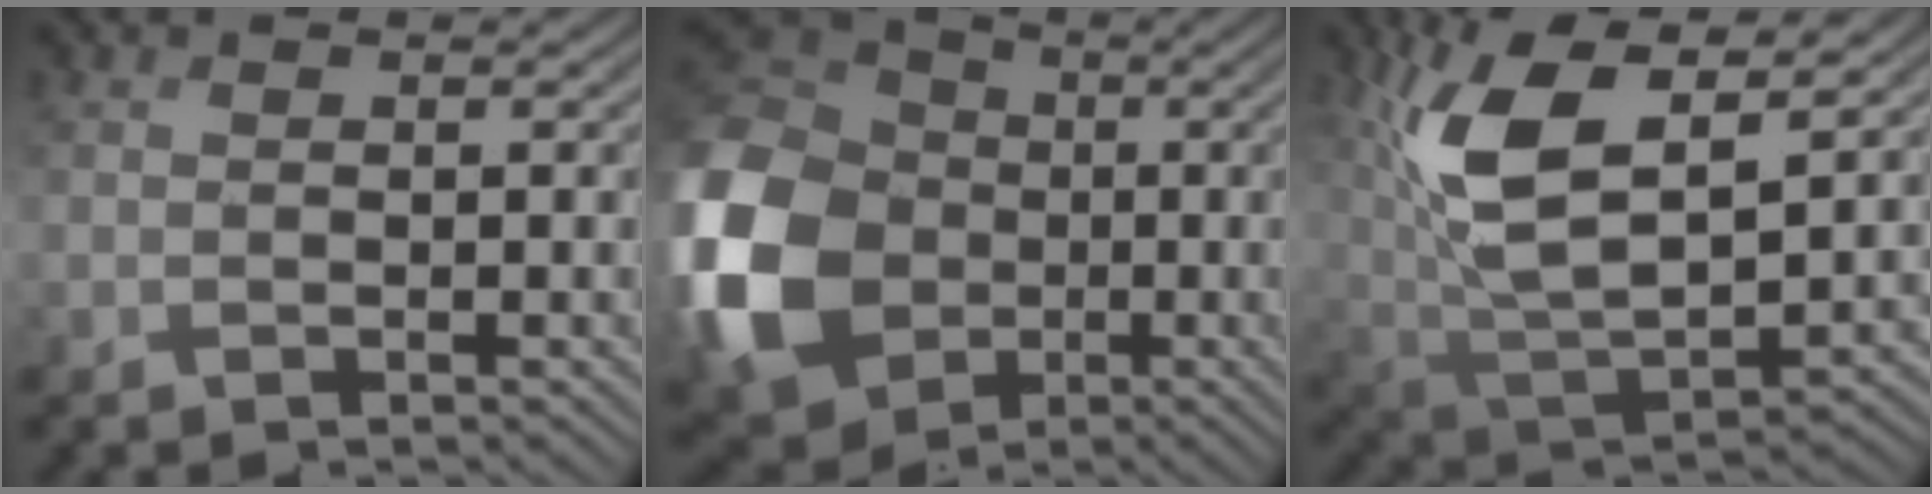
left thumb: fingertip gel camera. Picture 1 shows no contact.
{"total": 18.0, "force": [-3.7, 14.8, 9.6], "torque": [-0.293, -0.013, -0.088]}
{"total": 13.7, "force": [5.2, 5.8, 11.2], "torque": [-0.258, -0.002, 0.108]}